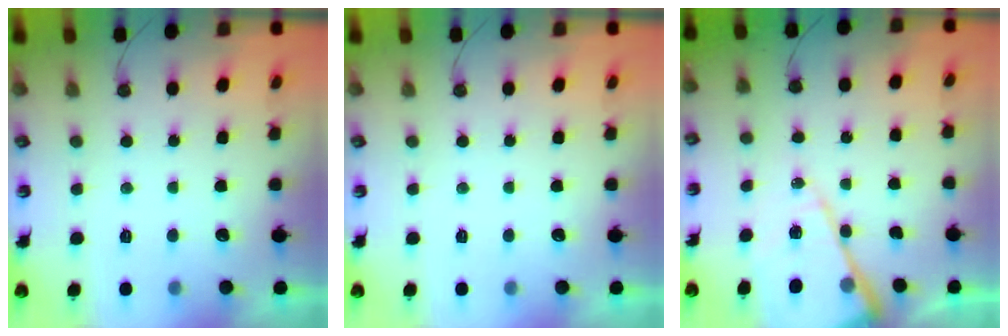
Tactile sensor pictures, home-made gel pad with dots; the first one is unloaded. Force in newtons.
{"total": 0.0}
{"total": 15.2, "press": 15.1, "slide": 1.4}